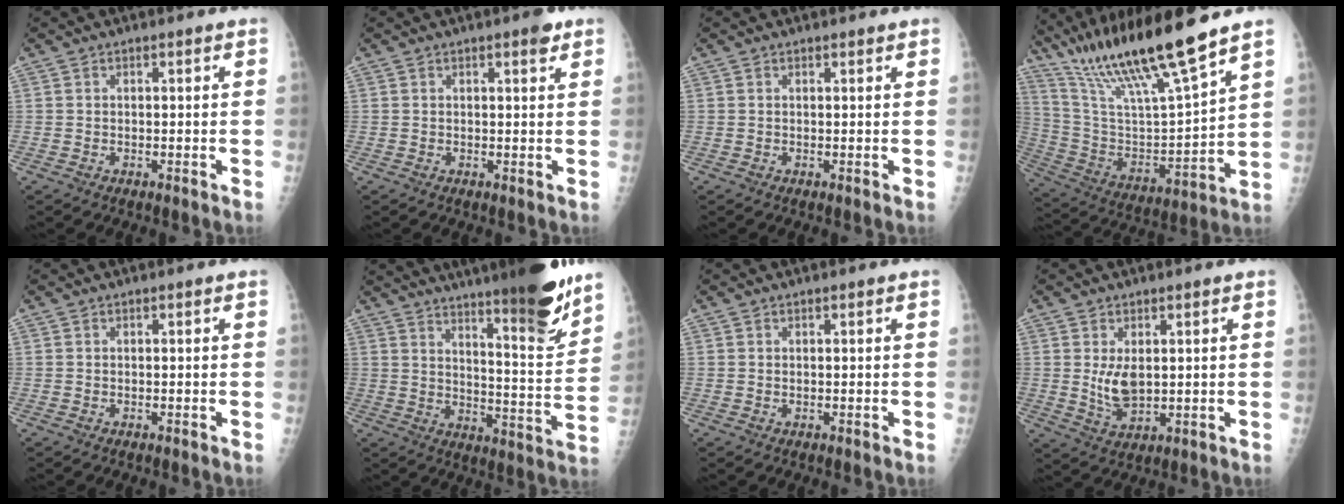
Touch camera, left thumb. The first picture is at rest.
{"total": 2.4, "force": [1.6, 0.6, 1.7], "torque": [-0.019, -0.007, 0.019]}
{"total": 0.7, "force": [0.6, 0.1, 0.1], "torque": [-0.003, -0.003, 0.010]}
{"total": 22.2, "force": [16.9, 1.8, 14.3], "torque": [-0.248, -0.064, 0.319]}
{"total": 0.0}
{"total": 22.1, "force": [16.5, 2.7, 14.4], "torque": [-0.190, -0.095, 0.240]}
{"total": 0.5, "force": [0.4, 0.1, 0.2], "torque": [-0.005, -0.002, 0.008]}
{"total": 5.4, "force": [1.1, 3.0, 4.4], "torque": [-0.072, -0.018, 0.032]}